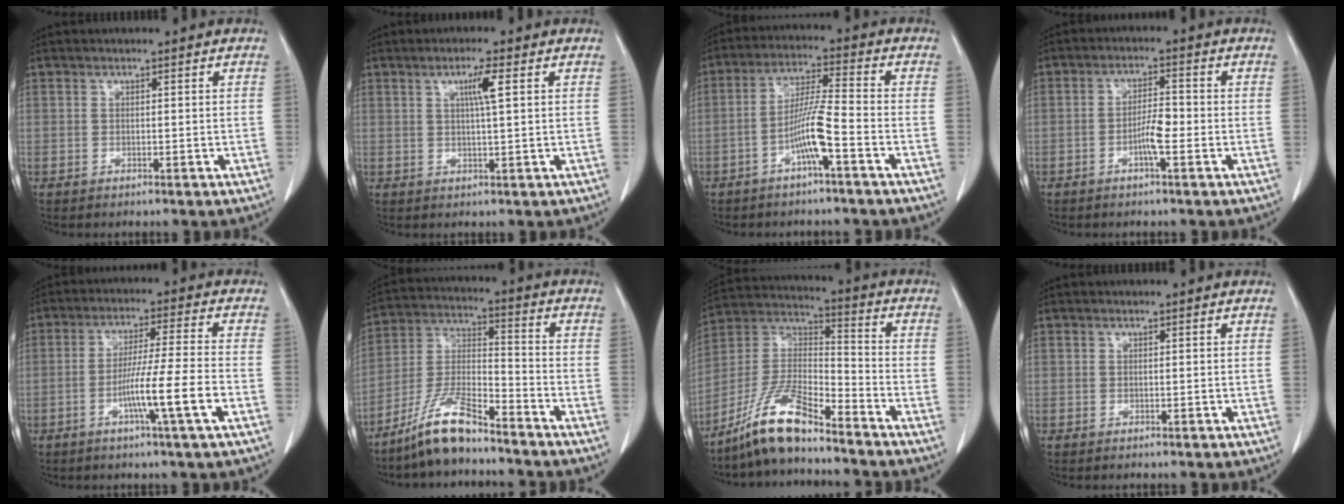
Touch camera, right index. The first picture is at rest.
{"total": 3.6, "force": [1.2, -0.2, 3.4], "torque": [-0.060, -0.001, 0.020]}
{"total": 7.3, "force": [-3.2, -0.2, 6.6], "torque": [-0.132, 0.010, -0.060]}
{"total": 4.1, "force": [-1.4, 0.6, 3.8], "torque": [-0.069, 0.004, -0.026]}
{"total": 9.5, "force": [-3.5, -1.2, 8.8], "torque": [-0.155, -0.006, -0.063]}
{"total": 10.5, "force": [-8.4, 1.7, 6.0], "torque": [-0.132, -0.006, -0.165]}
{"total": 12.0, "force": [-9.5, 1.9, 7.1], "torque": [-0.150, 0.004, -0.183]}
{"total": 0.0}